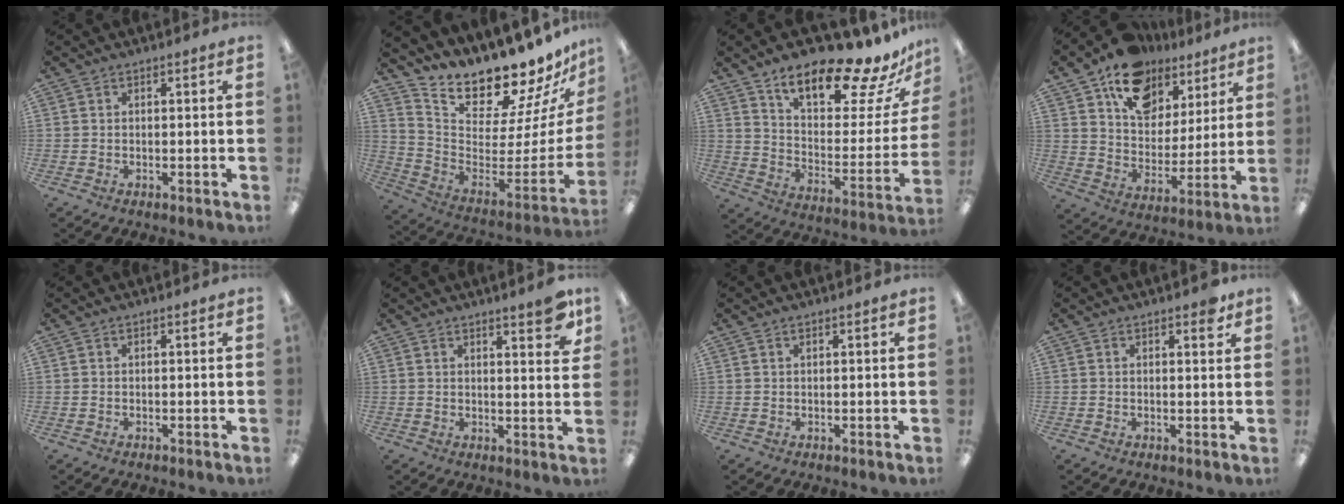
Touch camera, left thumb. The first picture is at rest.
{"total": 15.0, "force": [14.2, 3.5, 3.3], "torque": [-0.049, -0.154, 0.241]}
{"total": 19.3, "force": [15.7, 5.3, 10.0], "torque": [-0.147, -0.115, 0.259]}
{"total": 15.5, "force": [10.3, 10.1, 5.7], "torque": [-0.101, -0.056, 0.194]}
{"total": 0.0}
{"total": 6.4, "force": [4.7, 1.4, 4.0], "torque": [-0.042, -0.029, 0.074]}
{"total": 0.7, "force": [0.5, 0.2, 0.4], "torque": [-0.008, 0.002, 0.008]}
{"total": 2.2, "force": [1.5, 0.8, 1.3], "torque": [-0.014, -0.004, 0.024]}